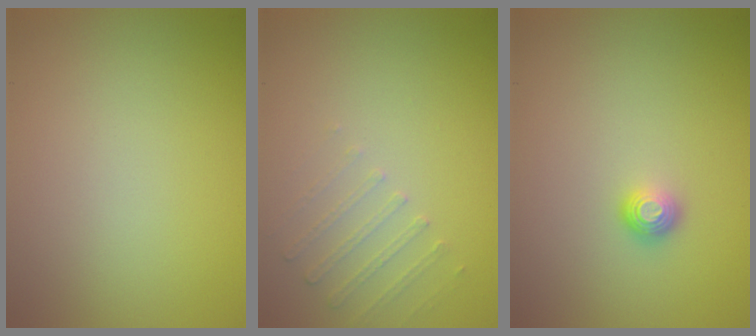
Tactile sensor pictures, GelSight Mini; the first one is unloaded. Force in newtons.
{"total": 1.3, "press": 0.9, "slide": 1.0}
{"total": 1.0, "press": 0.9, "slide": 0.4}